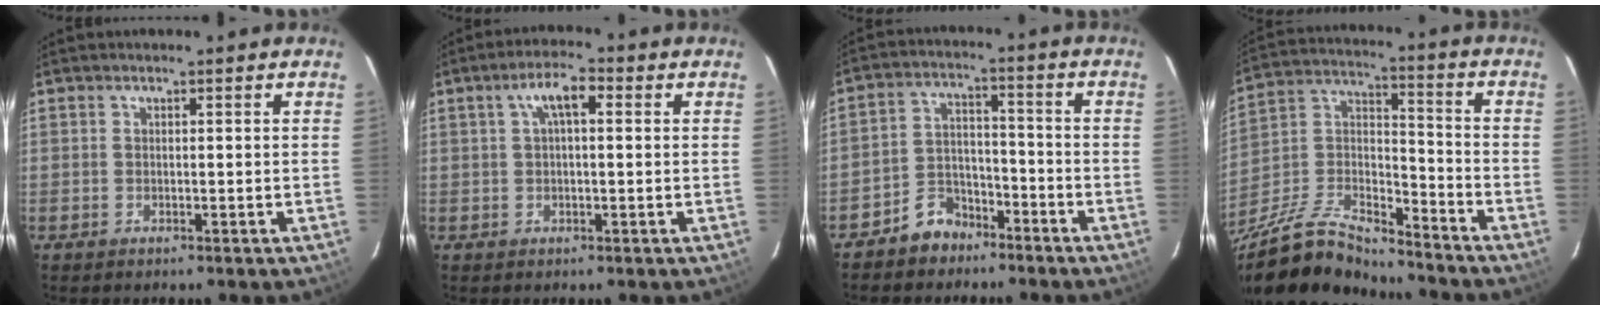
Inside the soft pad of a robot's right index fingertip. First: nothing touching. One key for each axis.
{"total": 5.3, "fx": 1.5, "fy": 2.0, "fz": 4.7, "tx": -0.086, "ty": 0.020, "tz": 0.027}
{"total": 7.3, "fx": -5.6, "fy": 4.4, "fz": 1.6, "tx": -0.040, "ty": 0.026, "tz": -0.091}
{"total": 20.3, "fx": -16.6, "fy": 6.1, "fz": 10.0, "tx": -0.219, "ty": 0.000, "tz": -0.305}